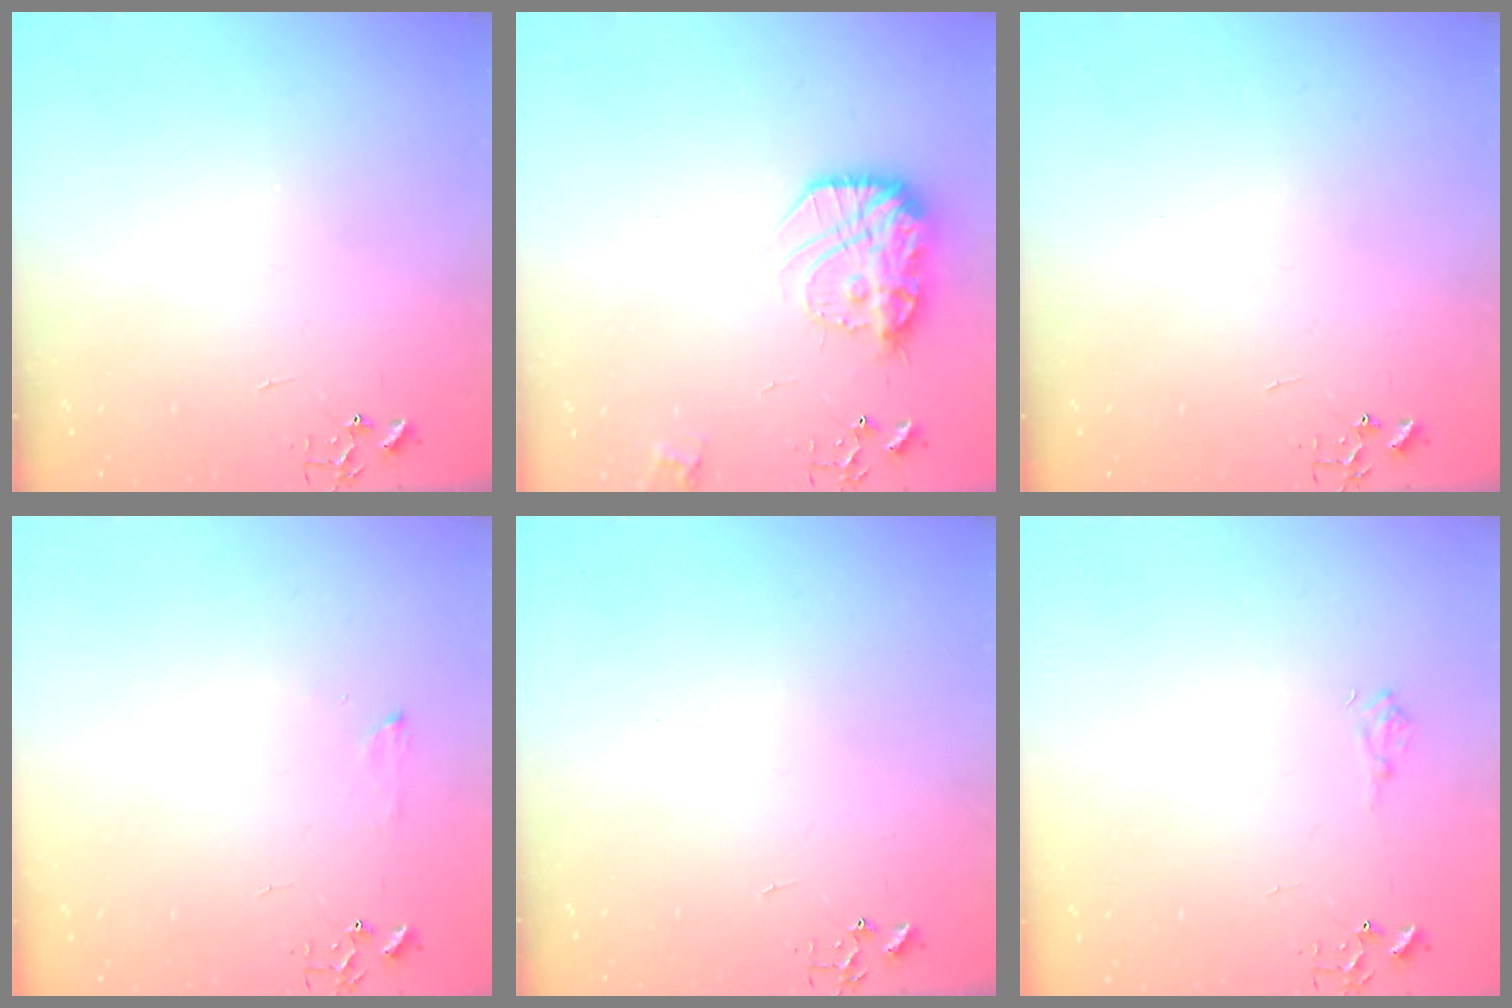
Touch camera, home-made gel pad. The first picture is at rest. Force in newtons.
{"total": 16.2, "press": 16.2, "slide": 0.6}
{"total": 0.0}
{"total": 5.6, "press": 5.6, "slide": 0.7}
{"total": 0.0}
{"total": 5.9, "press": 5.9, "slide": 0.6}